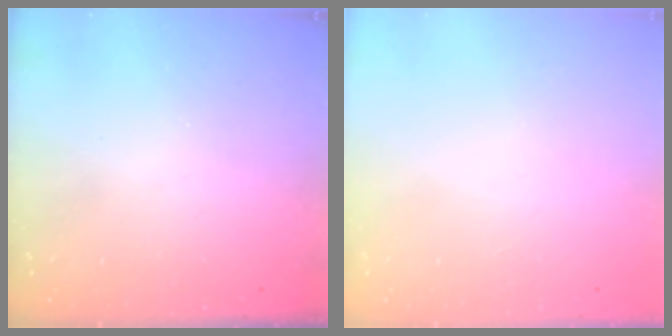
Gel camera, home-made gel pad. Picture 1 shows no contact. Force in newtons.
{"total": 0.0}